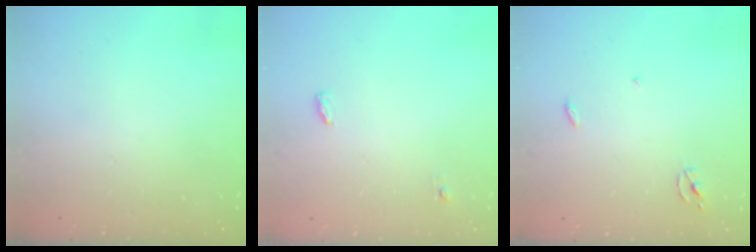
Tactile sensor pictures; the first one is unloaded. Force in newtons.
{"total": 3.5, "press": 3.4, "slide": 1.0}
{"total": 2.3, "press": 2.3, "slide": 0.2}